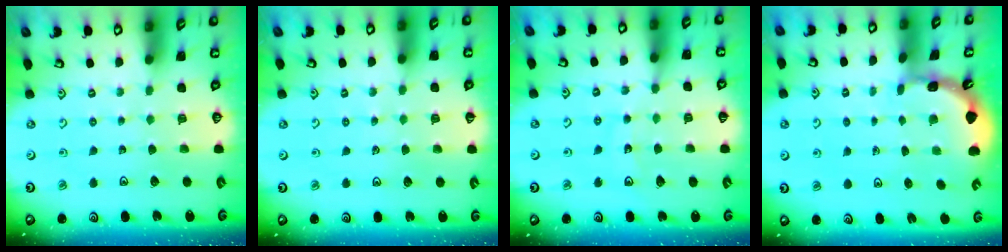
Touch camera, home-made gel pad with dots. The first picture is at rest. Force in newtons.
{"total": 2.1, "press": 2.0, "slide": 0.5}
{"total": 11.0, "press": 10.6, "slide": 3.2}
{"total": 1.6, "press": 1.6, "slide": 0.1}